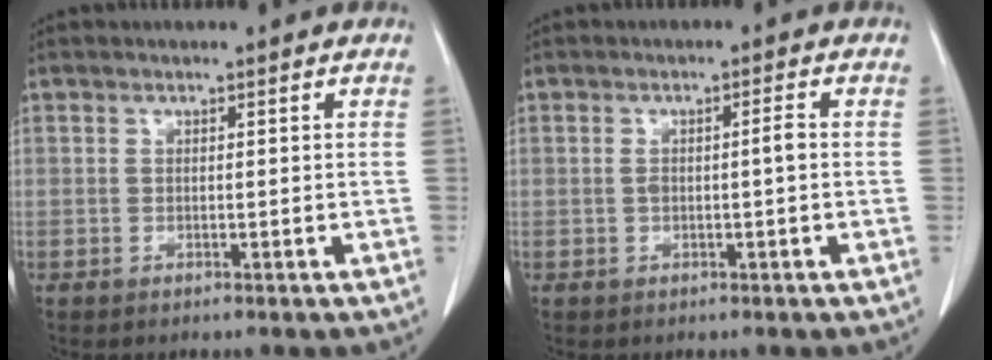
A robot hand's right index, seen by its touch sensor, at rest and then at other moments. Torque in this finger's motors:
{"motor_torque": [0.01, 0.02, 0.04, 0.01]}